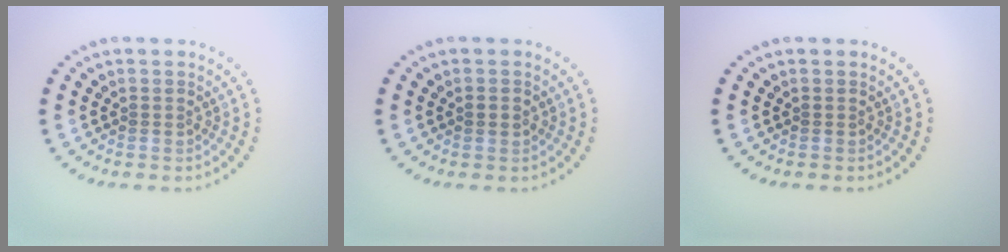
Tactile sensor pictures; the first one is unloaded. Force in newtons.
{"total": 1.1, "press": 1.1, "slide": 0.2}
{"total": 0.0}